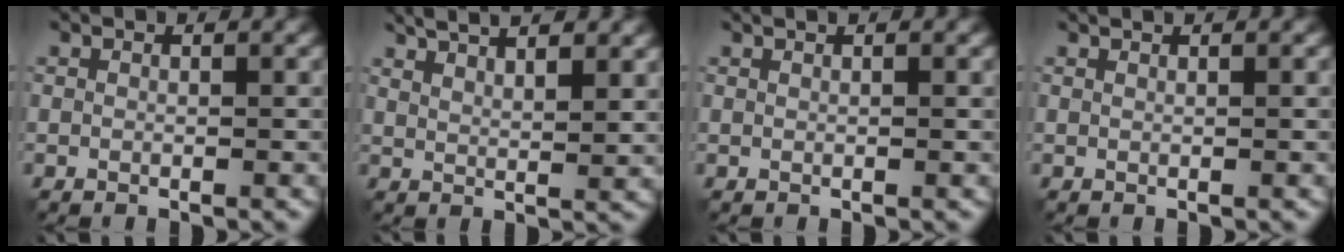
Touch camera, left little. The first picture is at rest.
{"total": 6.8, "force": [4.6, 2.2, 4.5], "torque": [-0.056, 0.021, 0.053]}
{"total": 1.7, "force": [1.0, 0.6, 1.2], "torque": [-0.004, 0.002, 0.001]}
{"total": 0.9, "force": [0.6, 0.2, 0.5], "torque": [-0.003, 0.001, 0.001]}